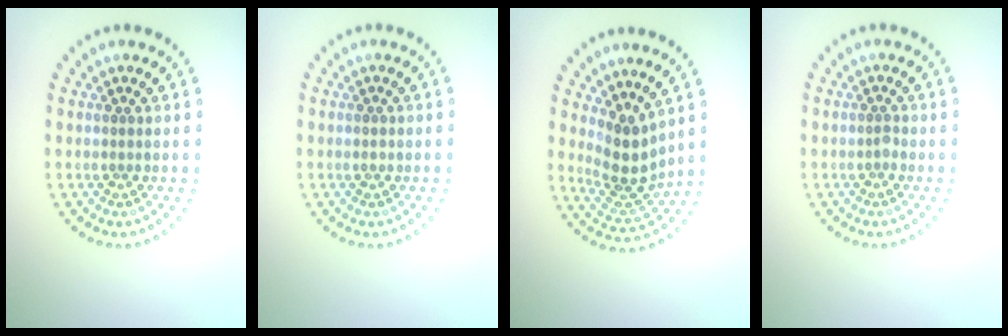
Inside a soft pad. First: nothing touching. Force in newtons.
{"total": 0.8, "press": 0.8, "slide": 0.1}
{"total": 3.7, "press": 2.8, "slide": 2.4}
{"total": 0.6, "press": 0.4, "slide": 0.4}